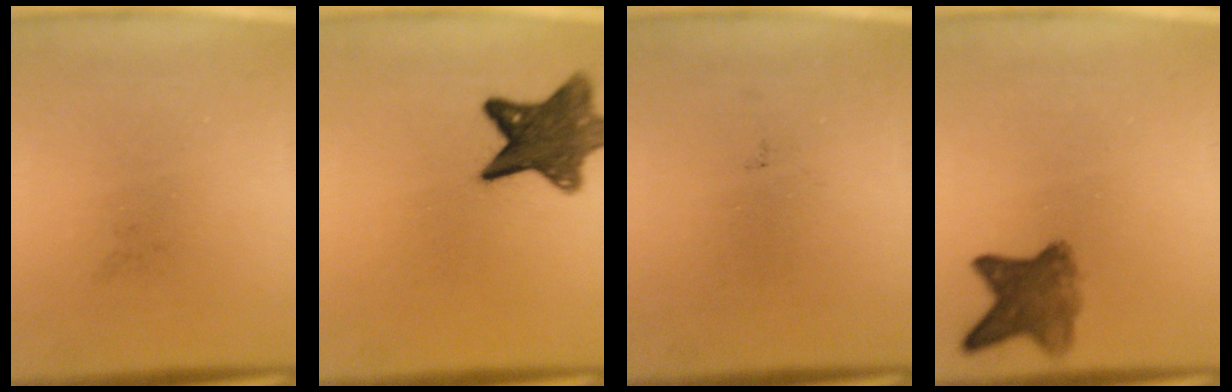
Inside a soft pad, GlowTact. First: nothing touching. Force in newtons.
{"total": 10.5}
{"total": 0.0}
{"total": 5.8}